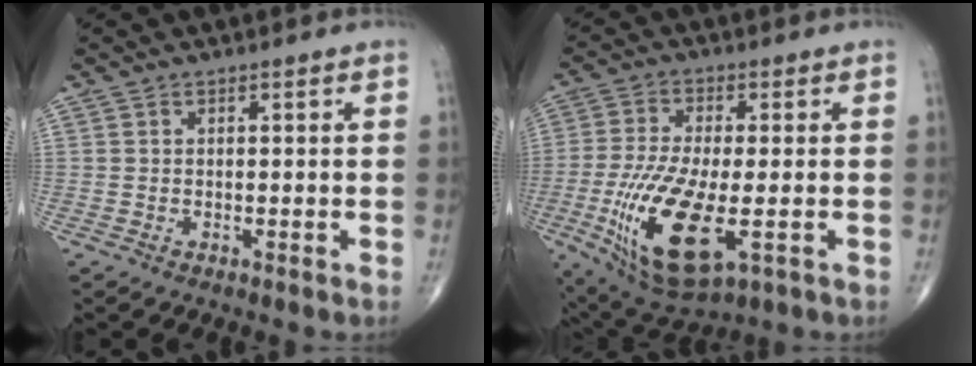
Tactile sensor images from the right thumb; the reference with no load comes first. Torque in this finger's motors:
{"motor_torque": [1.55, 1.98, 1.86, -0.24, 0.53]}